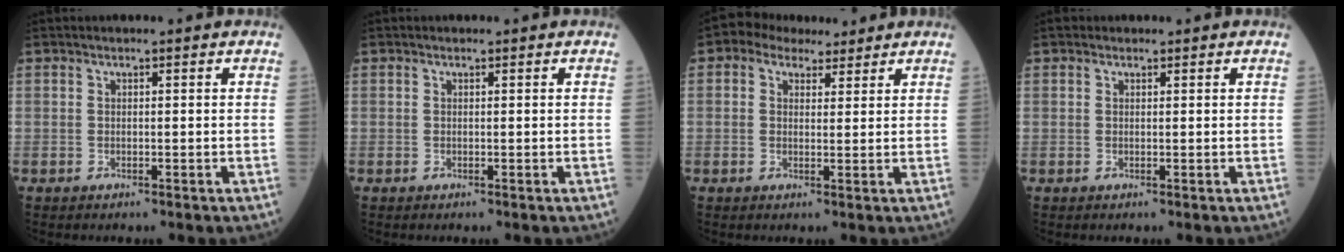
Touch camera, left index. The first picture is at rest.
{"total": 0.0}
{"total": 4.8, "force": [3.5, 2.9, 1.6], "torque": [-0.029, 0.022, 0.060]}
{"total": 0.0}